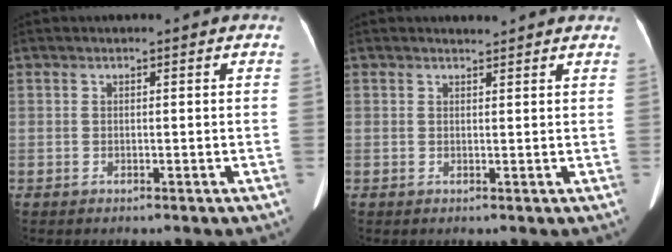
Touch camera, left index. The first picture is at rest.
{"total": 2.2, "force": [2.1, 0.3, 0.2], "torque": [-0.012, 0.009, 0.026]}